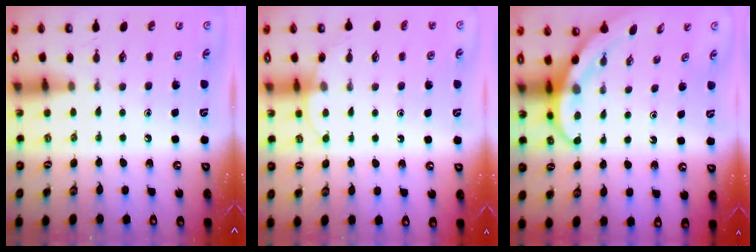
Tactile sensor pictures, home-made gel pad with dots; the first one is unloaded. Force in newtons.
{"total": 5.7, "press": 5.7, "slide": 0.5}
{"total": 4.1, "press": 4.1, "slide": 0.3}